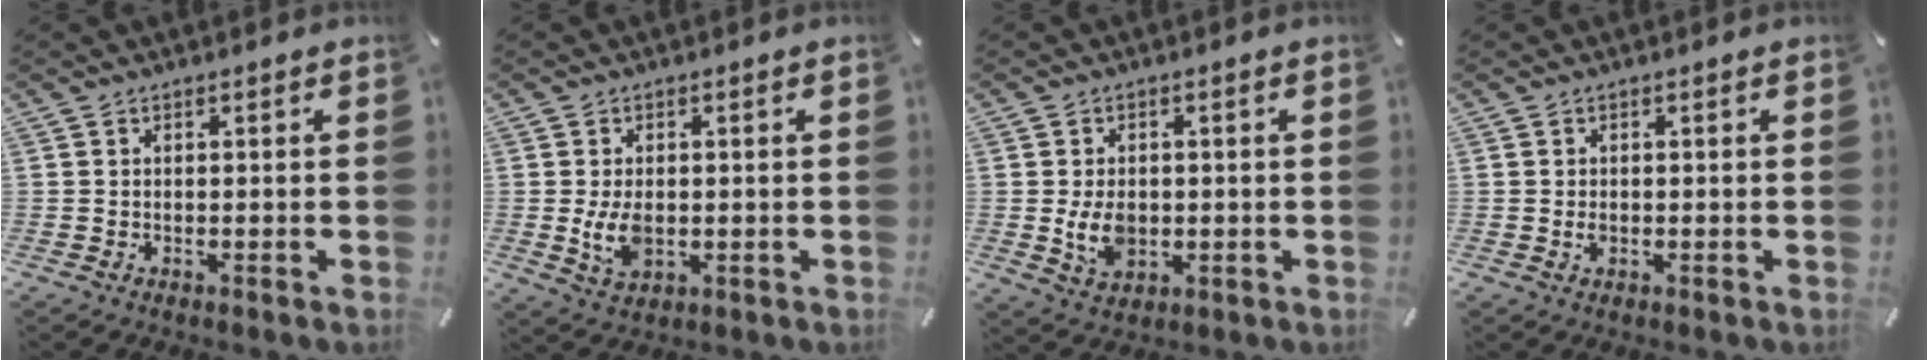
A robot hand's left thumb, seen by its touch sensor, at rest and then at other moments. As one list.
[{"total": 5.7, "force": [-0.3, 3.7, 4.3], "torque": [-0.097, -0.006, -0.010]}, {"total": 6.4, "force": [-0.5, 4.7, 4.4], "torque": [-0.097, -0.005, -0.010]}, {"total": 1.2, "force": [-0.1, 0.7, 0.9], "torque": [-0.018, 0.002, -0.003]}]